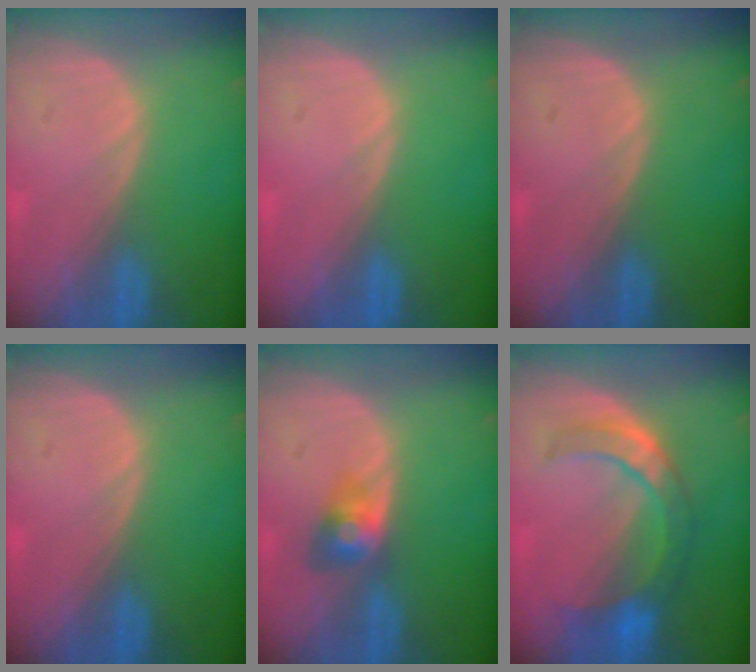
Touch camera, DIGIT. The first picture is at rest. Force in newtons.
{"total": 0.0}
{"total": 0.0}
{"total": 0.0}
{"total": 3.4, "press": 3.4, "slide": 0.2}
{"total": 7.6, "press": 7.3, "slide": 1.9}